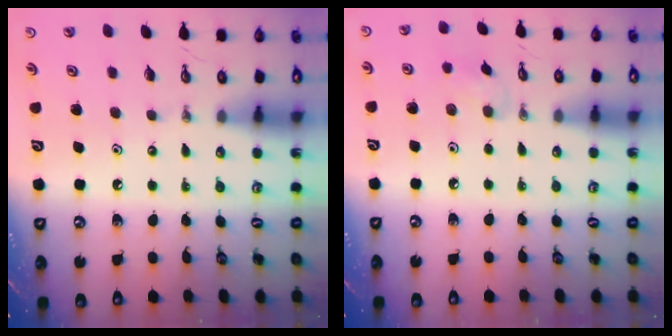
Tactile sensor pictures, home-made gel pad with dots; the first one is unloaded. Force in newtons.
{"total": 5.5, "press": 5.4, "slide": 1.1}